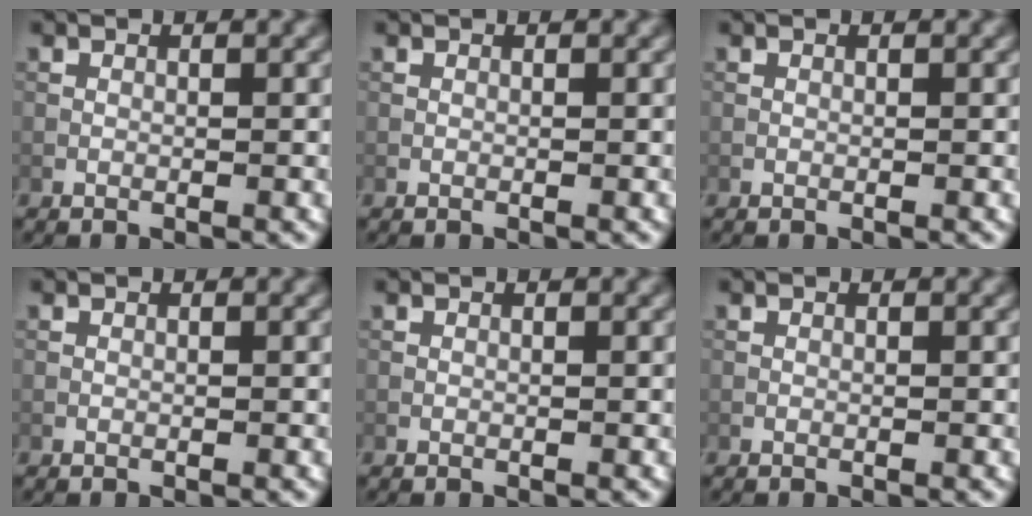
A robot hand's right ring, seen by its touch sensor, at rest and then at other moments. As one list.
[{"total": 0.0}, {"total": 0.0}, {"total": 0.0}, {"total": 0.0}, {"total": 0.0}]